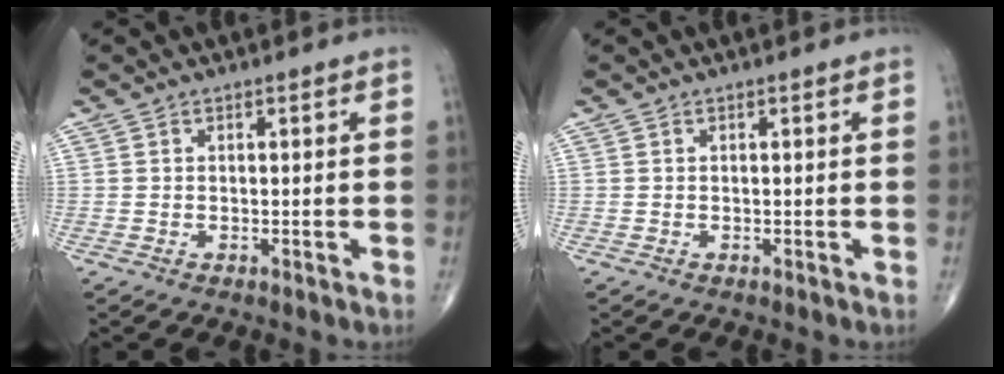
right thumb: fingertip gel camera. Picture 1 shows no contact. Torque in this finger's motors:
{"motor_torque": [-0.32, 0.38, -0.03, 0.03, 0.00]}